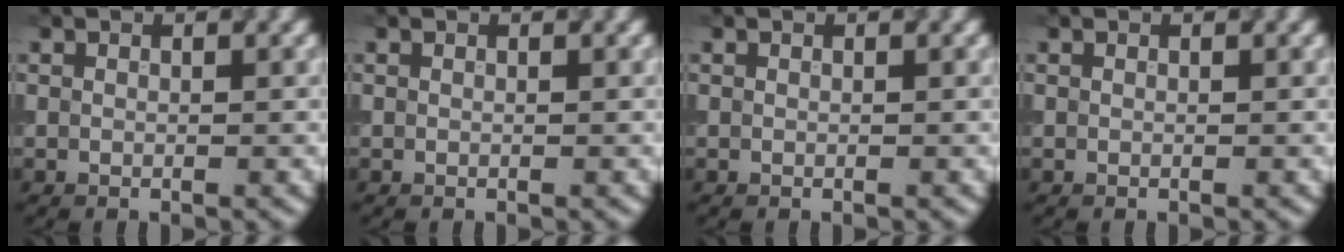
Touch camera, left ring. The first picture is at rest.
{"total": 0.0}
{"total": 0.0}
{"total": 0.0}